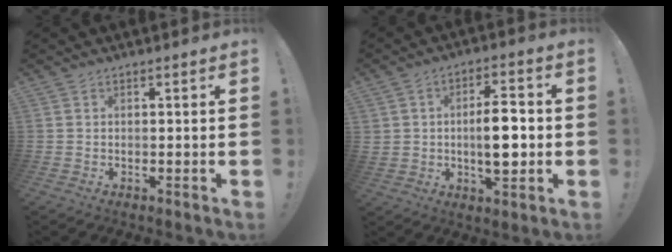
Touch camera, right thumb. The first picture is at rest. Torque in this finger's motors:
{"motor_torque": [3.63, 1.38, 1.24, -1.40, 0.15]}